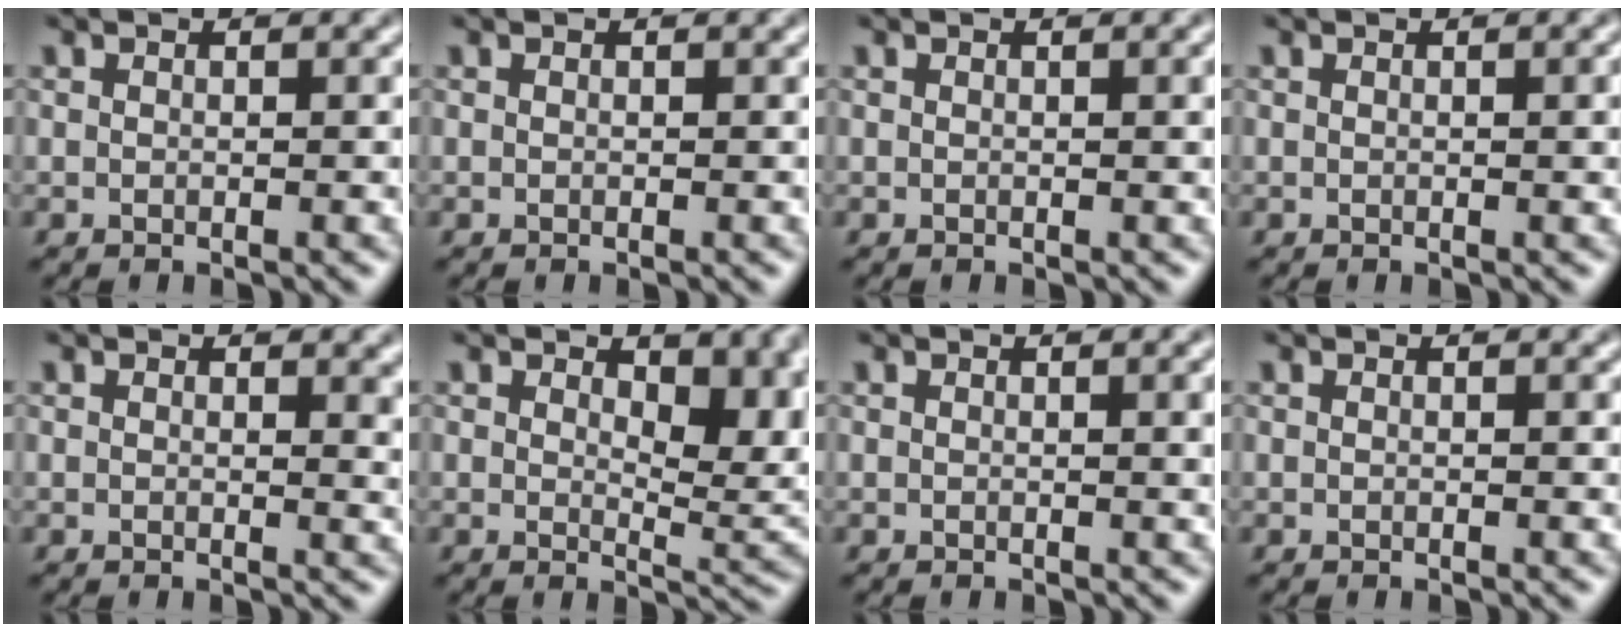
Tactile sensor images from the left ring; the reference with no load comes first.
{"total": 0.0}
{"total": 1.0, "force": [0.3, 0.2, 0.9], "torque": [-0.011, 0.003, 0.004]}
{"total": 1.3, "force": [0.2, 0.3, 1.3], "torque": [-0.014, 0.003, 0.001]}
{"total": 1.8, "force": [0.7, 0.8, 1.4], "torque": [-0.013, -0.004, 0.011]}
{"total": 6.5, "force": [2.3, 3.4, 5.1], "torque": [-0.063, -0.011, 0.036]}
{"total": 1.6, "force": [0.5, 0.5, 1.5], "torque": [-0.016, 0.003, 0.005]}
{"total": 0.0}